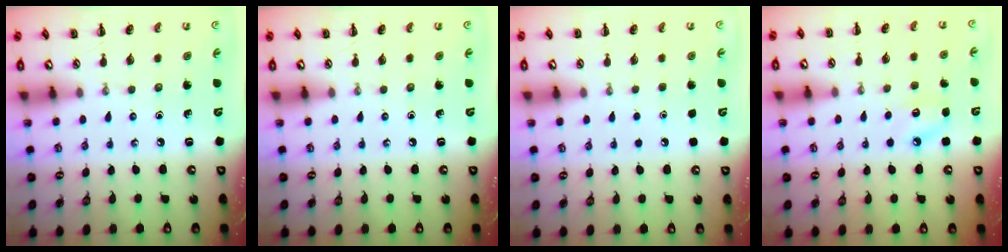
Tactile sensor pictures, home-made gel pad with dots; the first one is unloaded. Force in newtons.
{"total": 0.0}
{"total": 1.8, "press": 1.7, "slide": 0.1}
{"total": 7.7, "press": 7.5, "slide": 1.7}